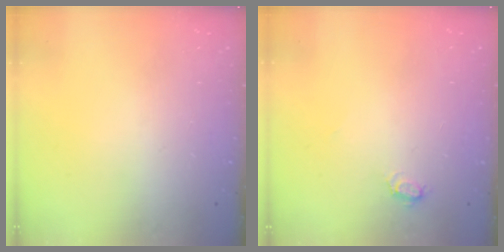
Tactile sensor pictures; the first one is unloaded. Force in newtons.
{"total": 4.6, "press": 4.5, "slide": 0.5}